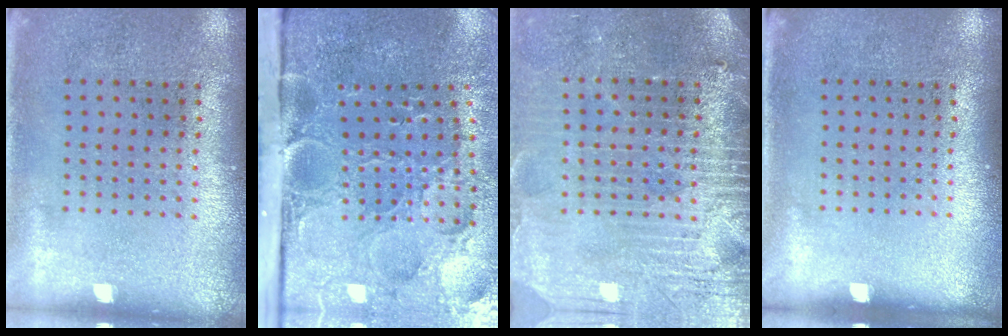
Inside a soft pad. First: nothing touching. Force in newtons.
{"total": 5.4, "press": 4.2, "slide": 3.3}
{"total": 3.9, "press": 3.6, "slide": 1.6}
{"total": 0.0}